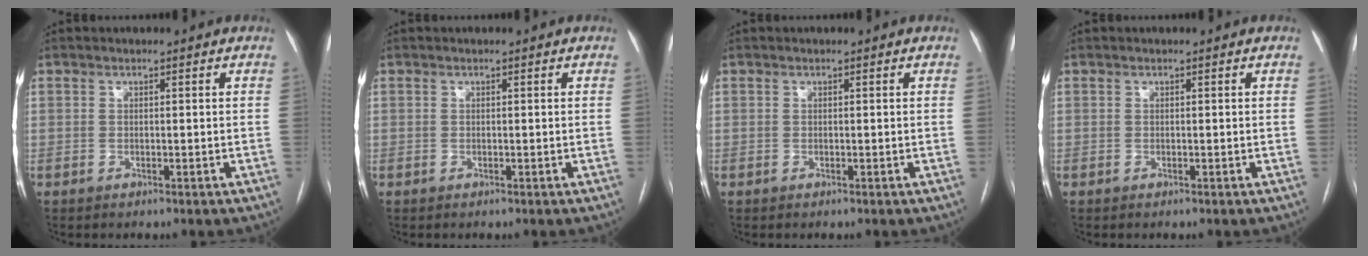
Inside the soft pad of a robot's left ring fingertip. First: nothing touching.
{"total": 0.0}
{"total": 0.0}
{"total": 0.0}